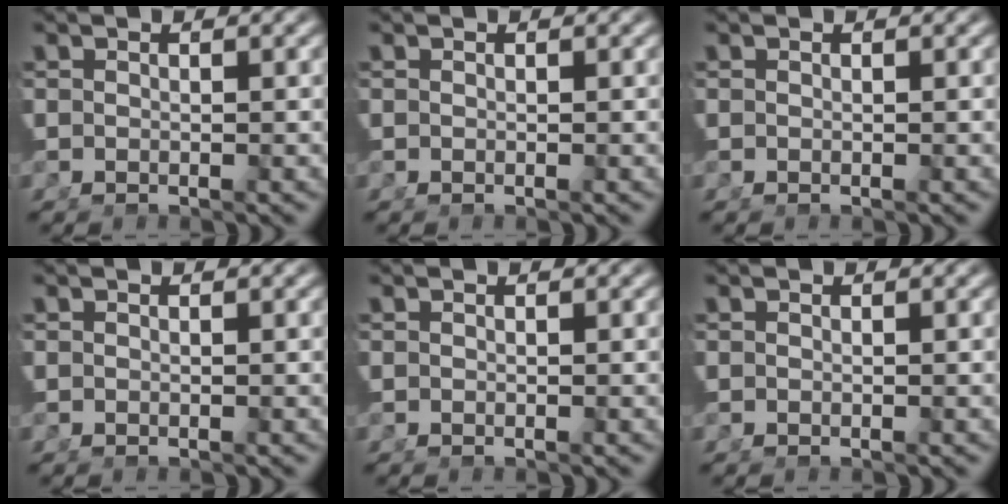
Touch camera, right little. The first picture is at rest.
{"total": 0.0}
{"total": 0.0}
{"total": 0.0}
{"total": 0.0}
{"total": 0.0}